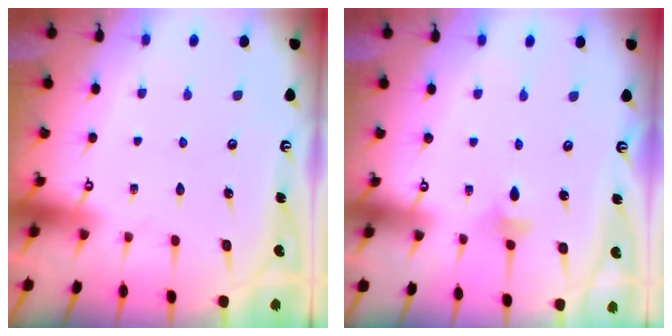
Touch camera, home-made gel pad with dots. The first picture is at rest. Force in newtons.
{"total": 2.6, "press": 2.5, "slide": 0.5}